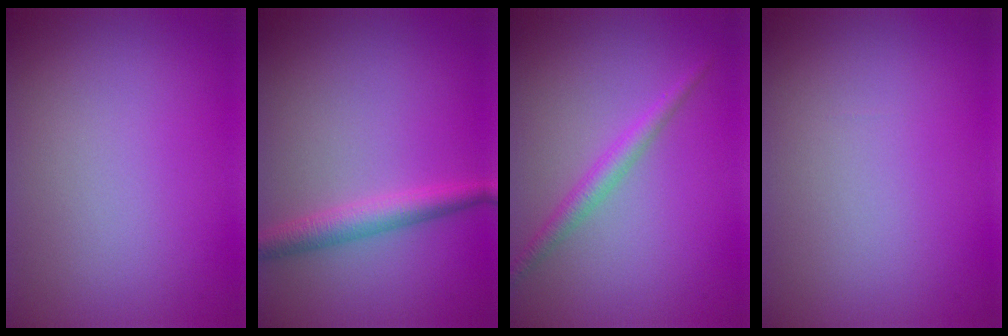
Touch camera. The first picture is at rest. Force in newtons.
{"total": 2.7, "press": 2.7, "slide": 0.0}
{"total": 2.1, "press": 2.1, "slide": 0.0}
{"total": 0.0}